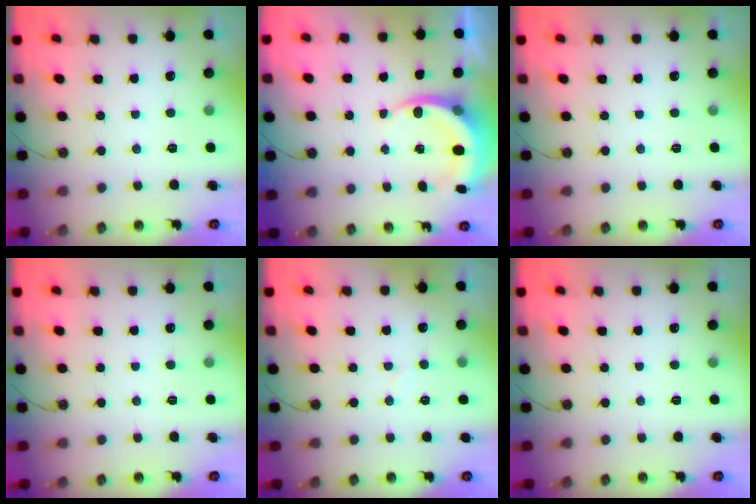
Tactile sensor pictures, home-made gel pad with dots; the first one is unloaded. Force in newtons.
{"total": 5.8, "press": 5.8, "slide": 0.4}
{"total": 0.0}
{"total": 0.0}
{"total": 3.6, "press": 3.6, "slide": 0.4}
{"total": 0.0}